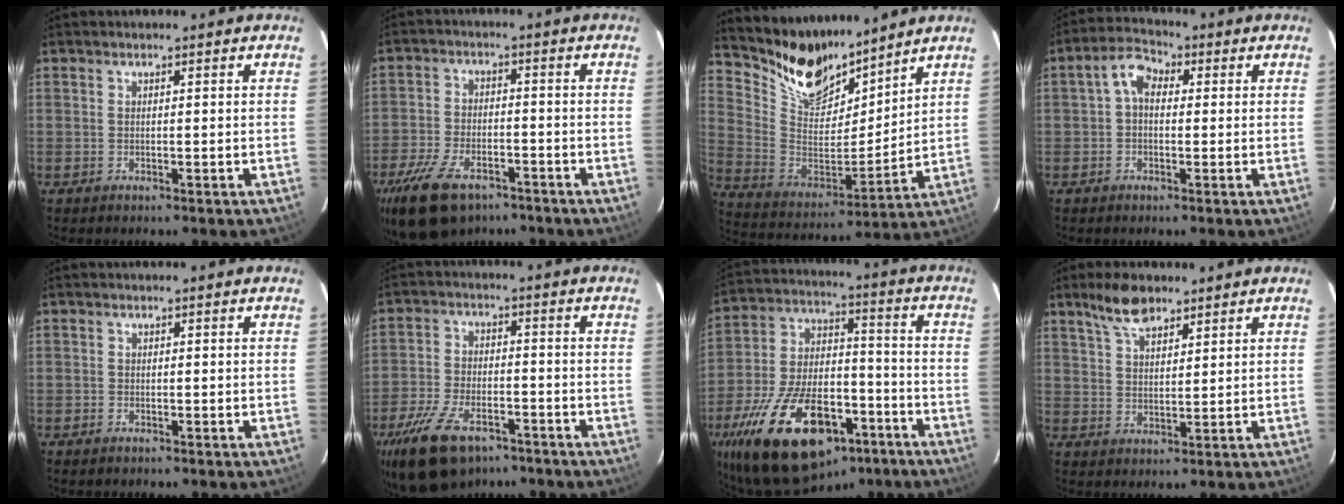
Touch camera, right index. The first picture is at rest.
{"total": 14.2, "force": [-9.3, 7.4, 7.7], "torque": [-0.187, -0.016, -0.164]}
{"total": 14.9, "force": [12.9, 6.0, 4.6], "torque": [-0.112, -0.011, 0.249]}
{"total": 4.5, "force": [0.3, 3.2, 3.1], "torque": [-0.059, 0.021, 0.001]}
{"total": 0.7, "force": [-0.6, 0.4, 0.1], "torque": [-0.003, 0.000, -0.012]}
{"total": 15.2, "force": [-10.0, 7.8, 8.5], "torque": [-0.198, -0.019, -0.175]}
{"total": 28.6, "force": [-16.7, 14.3, 18.2], "torque": [-0.366, -0.010, -0.255]}
{"total": 6.6, "force": [5.0, 2.5, 3.6], "torque": [-0.066, 0.011, 0.094]}